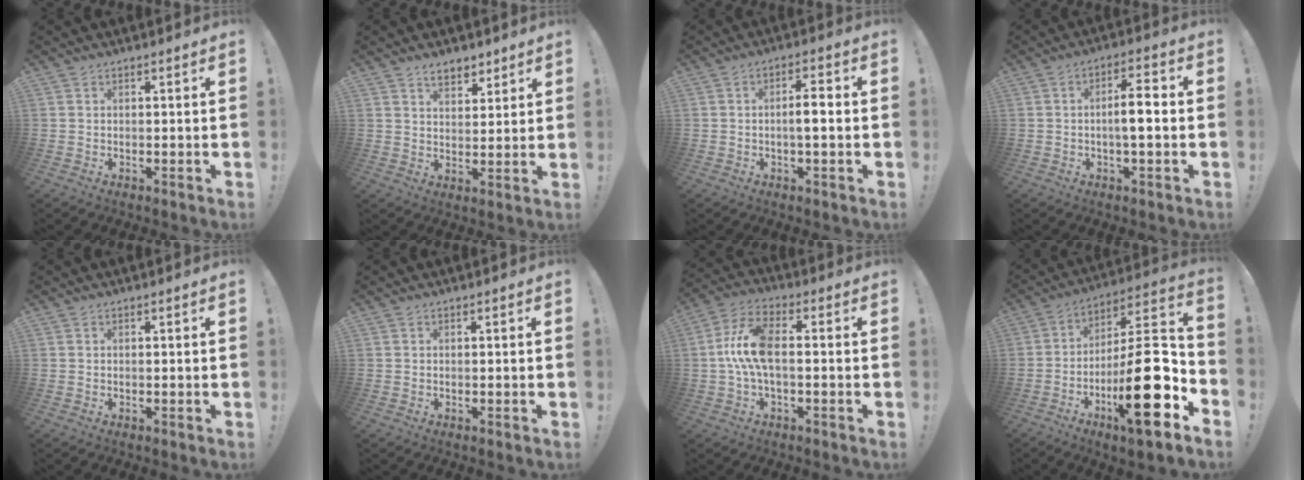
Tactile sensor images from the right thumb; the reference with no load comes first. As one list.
[{"total": 6.0, "force": [4.6, 3.2, 2.3], "torque": [-0.023, -0.027, 0.082]}, {"total": 5.0, "force": [-0.7, 1.0, 4.9], "torque": [-0.084, 0.007, -0.016]}, {"total": 6.9, "force": [-0.9, 1.7, 6.7], "torque": [-0.121, 0.010, -0.020]}, {"total": 0.0}, {"total": 0.0}, {"total": 10.8, "force": [-0.3, 4.4, 9.8], "torque": [-0.201, 0.002, -0.005]}, {"total": 23.4, "force": [-8.5, 6.5, 20.7], "torque": [-0.332, 0.043, -0.138]}]